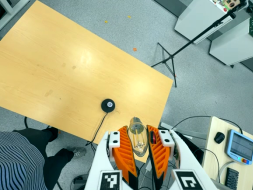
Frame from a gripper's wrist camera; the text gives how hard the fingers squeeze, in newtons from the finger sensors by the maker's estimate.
{"total": 20.1, "left": 25.2, "right": 15.0}